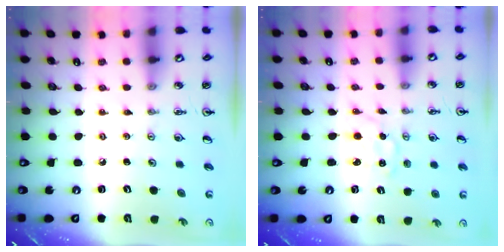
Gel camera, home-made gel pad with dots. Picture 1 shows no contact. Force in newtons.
{"total": 1.7, "press": 1.7, "slide": 0.3}